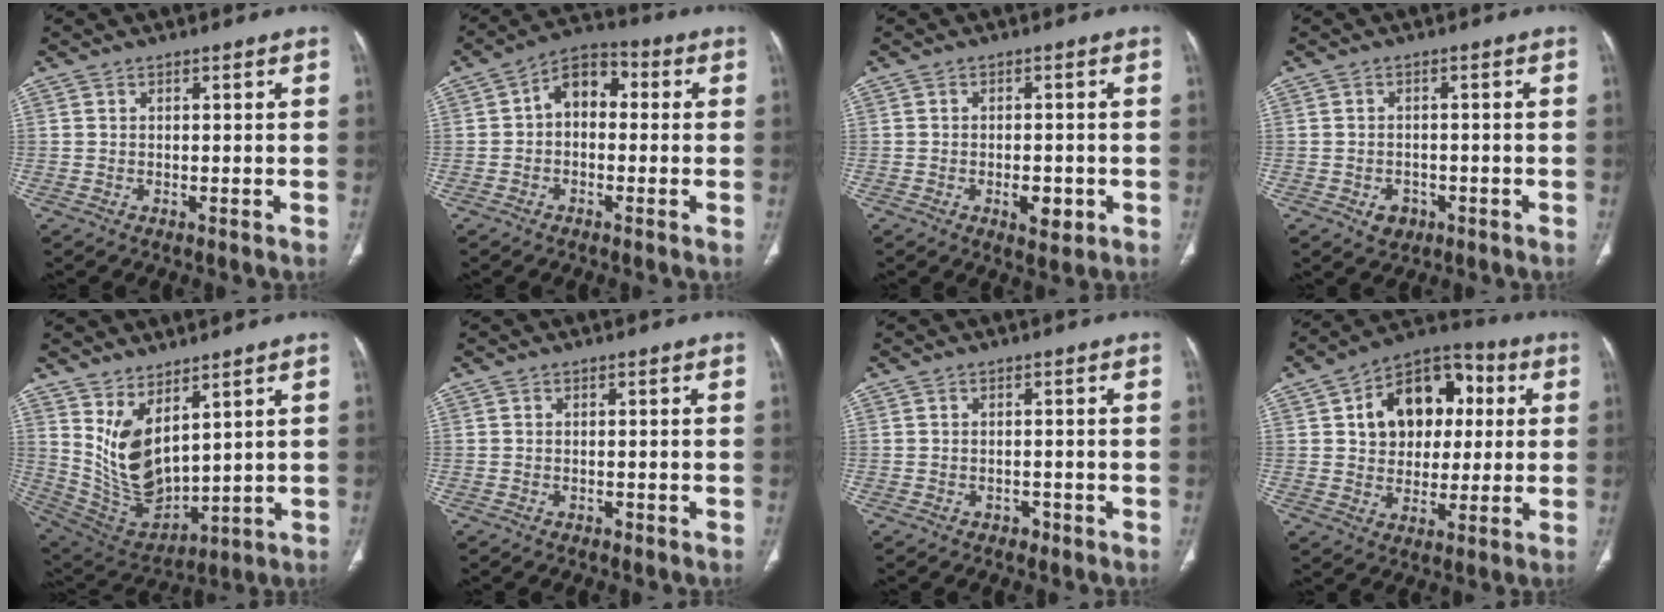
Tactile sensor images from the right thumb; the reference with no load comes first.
{"total": 7.7, "force": [0.3, 5.3, 5.6], "torque": [-0.062, 0.028, -0.011]}
{"total": 4.4, "force": [-1.4, 2.4, 3.5], "torque": [-0.040, 0.002, -0.015]}
{"total": 3.2, "force": [-1.4, 2.6, 1.4], "torque": [-0.009, 0.008, -0.013]}
{"total": 12.2, "force": [5.2, 6.0, 9.3], "torque": [-0.155, -0.042, 0.132]}
{"total": 0.6, "force": [-0.4, 0.4, 0.3], "torque": [-0.005, 0.001, -0.008]}
{"total": 1.5, "force": [-0.9, 1.1, 0.5], "torque": [-0.005, 0.005, -0.013]}
{"total": 16.1, "force": [3.6, 11.8, 10.4], "torque": [-0.112, 0.016, 0.052]}